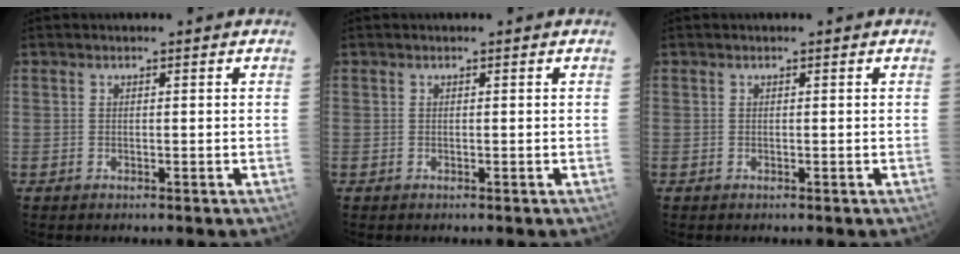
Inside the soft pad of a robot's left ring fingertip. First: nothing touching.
{"total": 0.0}
{"total": 0.0}